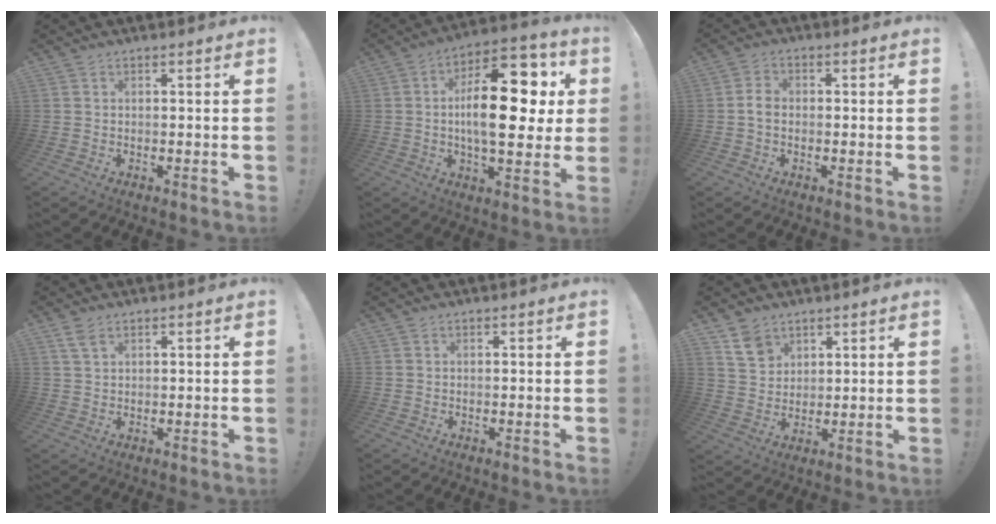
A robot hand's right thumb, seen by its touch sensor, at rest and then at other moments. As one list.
[{"total": 22.4, "force": [2.2, 10.3, 19.8], "torque": [-0.299, 0.000, 0.036]}, {"total": 3.3, "force": [-0.7, 2.2, 2.3], "torque": [-0.042, 0.006, -0.017]}, {"total": 3.6, "force": [2.3, 1.6, 2.3], "torque": [-0.036, -0.009, 0.041]}, {"total": 0.0}, {"total": 7.7, "force": [5.2, 5.2, 2.1], "torque": [-0.028, -0.032, 0.102]}]